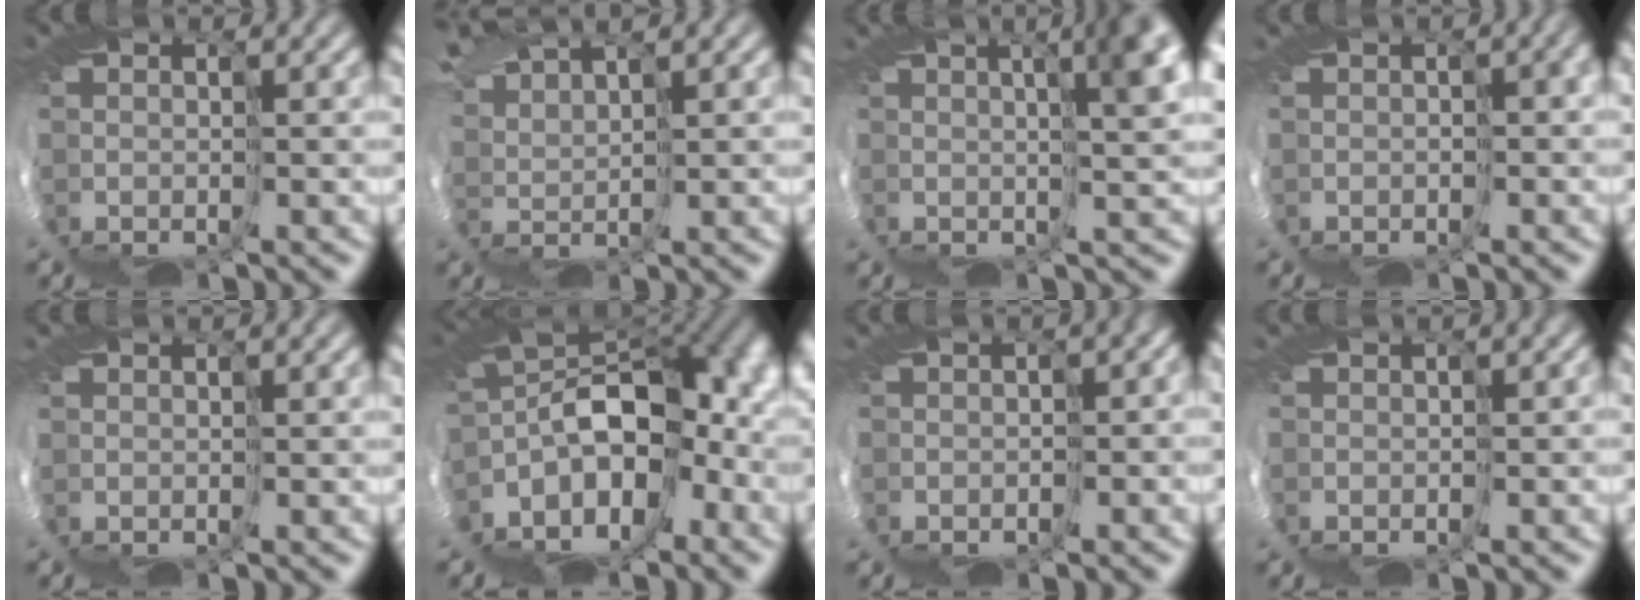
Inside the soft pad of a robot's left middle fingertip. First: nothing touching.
{"total": 5.0, "force": [5.0, -0.4, 0.4], "torque": [-0.032, 0.017, 0.082]}
{"total": 7.2, "force": [2.5, 2.1, 6.4], "torque": [-0.066, 0.014, 0.028]}
{"total": 1.3, "force": [-0.7, 0.5, 1.0], "torque": [-0.006, -0.003, -0.009]}
{"total": 0.7, "force": [0.0, -0.6, -0.4], "torque": [0.015, 0.002, 0.000]}
{"total": 13.3, "force": [-2.7, 7.5, 10.6], "torque": [-0.150, -0.010, -0.024]}
{"total": 3.6, "force": [-2.6, 1.7, 1.8], "torque": [-0.019, 0.000, -0.032]}
{"total": 2.3, "force": [-2.0, 0.8, 0.8], "torque": [-0.008, 0.001, -0.029]}